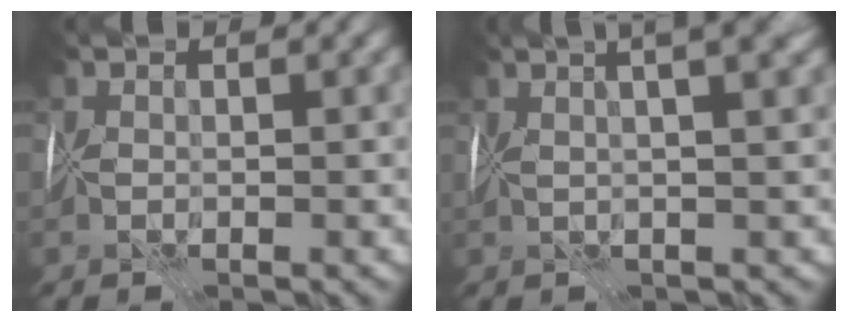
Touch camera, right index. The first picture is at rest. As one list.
[{"total": 9.7, "force": [5.0, 3.9, 7.3], "torque": [-0.046, 0.057, 0.030]}]